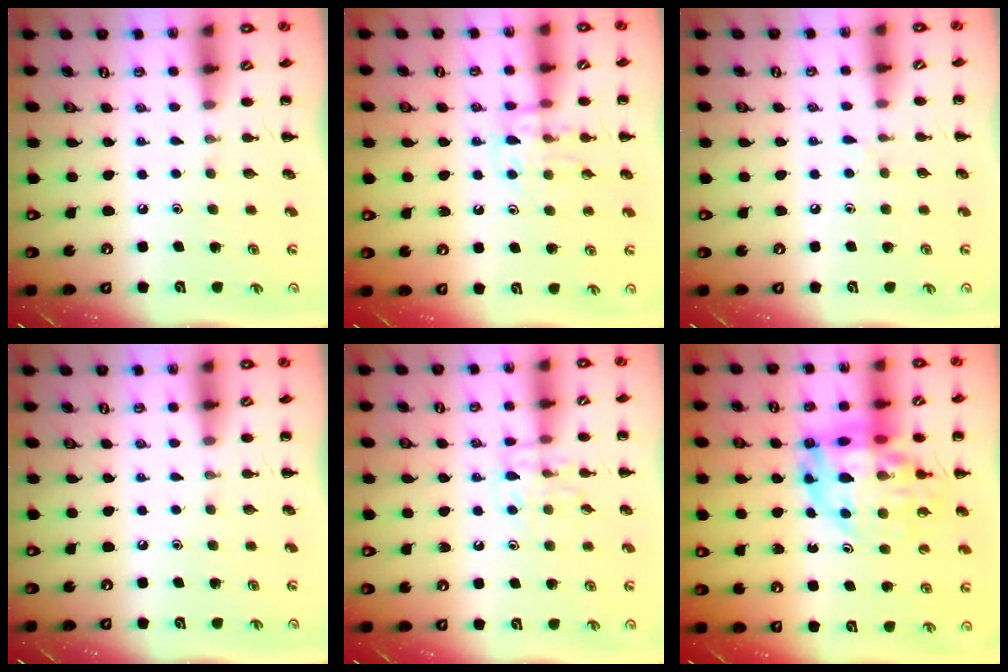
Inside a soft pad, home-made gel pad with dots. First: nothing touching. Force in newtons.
{"total": 11.0, "press": 11.0, "slide": 1.1}
{"total": 3.1, "press": 2.8, "slide": 1.4}
{"total": 0.0}
{"total": 8.4, "press": 8.4, "slide": 0.4}
{"total": 19.0, "press": 18.4, "slide": 4.7}